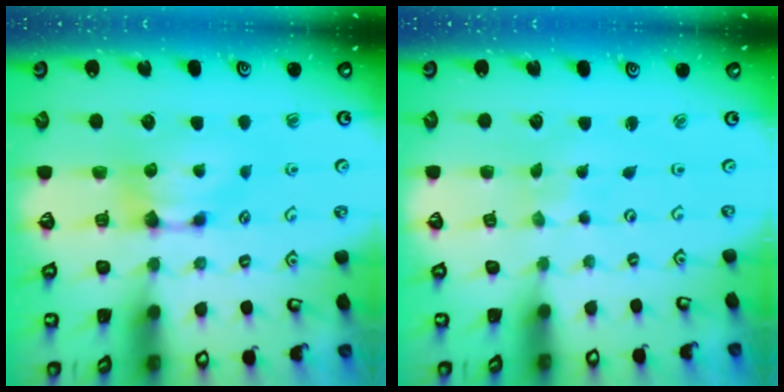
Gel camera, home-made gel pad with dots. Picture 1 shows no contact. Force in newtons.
{"total": 6.2, "press": 6.2, "slide": 0.3}